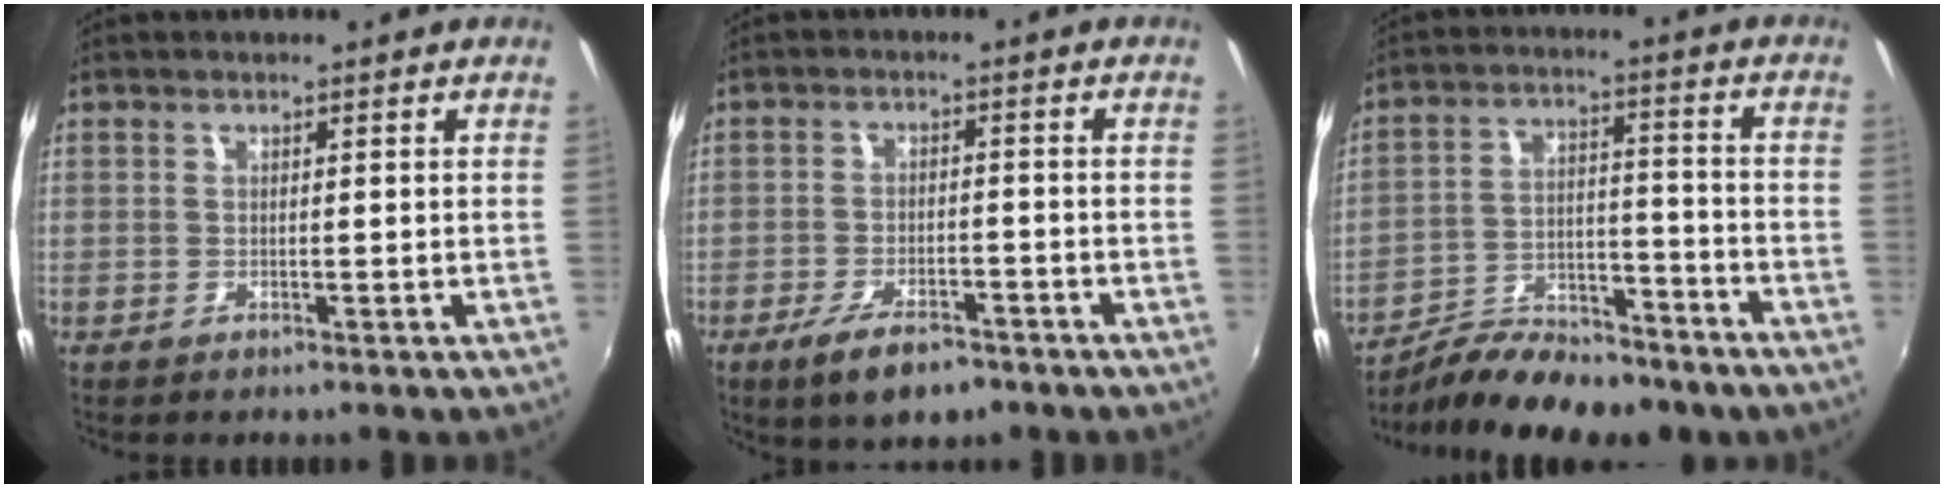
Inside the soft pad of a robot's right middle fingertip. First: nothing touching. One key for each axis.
{"total": 8.2, "fx": -5.6, "fy": 3.2, "fz": 5.1, "tx": -0.116, "ty": -0.016, "tz": -0.093}
{"total": 17.2, "fx": -13.9, "fy": 5.9, "fz": 8.3, "tx": -0.157, "ty": -0.008, "tz": -0.213}